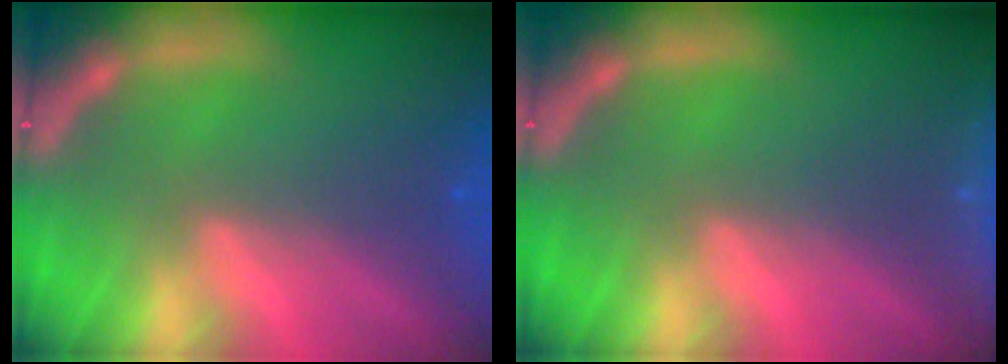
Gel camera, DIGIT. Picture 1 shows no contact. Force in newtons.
{"total": 7.4}